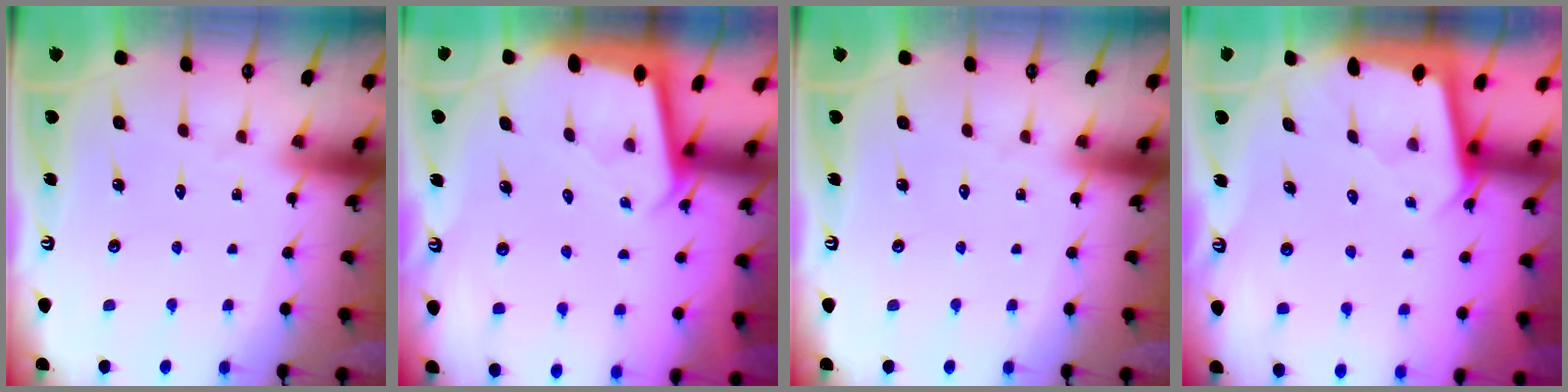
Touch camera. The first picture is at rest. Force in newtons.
{"total": 1.9, "press": 1.9, "slide": 0.1}
{"total": 0.0}
{"total": 2.1, "press": 2.1, "slide": 0.2}